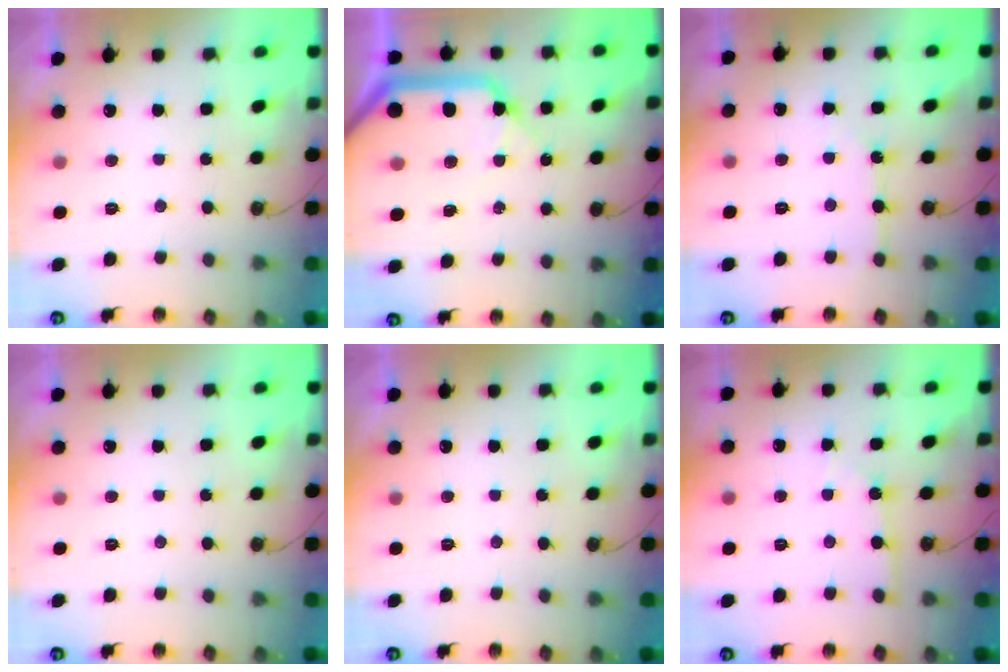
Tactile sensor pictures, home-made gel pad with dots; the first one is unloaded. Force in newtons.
{"total": 17.2, "press": 17.0, "slide": 2.4}
{"total": 2.2, "press": 2.2, "slide": 0.3}
{"total": 0.0}
{"total": 0.0}
{"total": 2.2, "press": 2.2, "slide": 0.3}